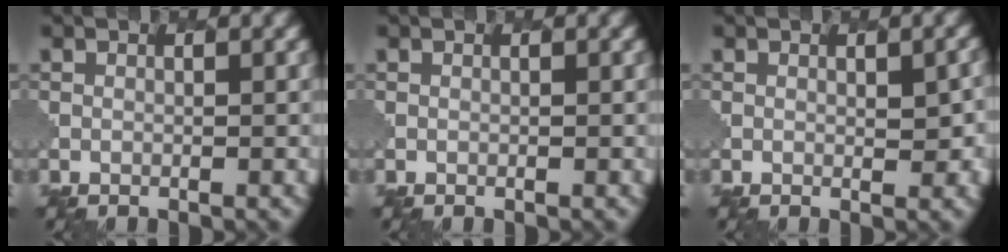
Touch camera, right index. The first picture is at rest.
{"total": 0.0}
{"total": 2.4, "force": [0.3, 0.9, 2.2], "torque": [-0.025, -0.003, 0.009]}